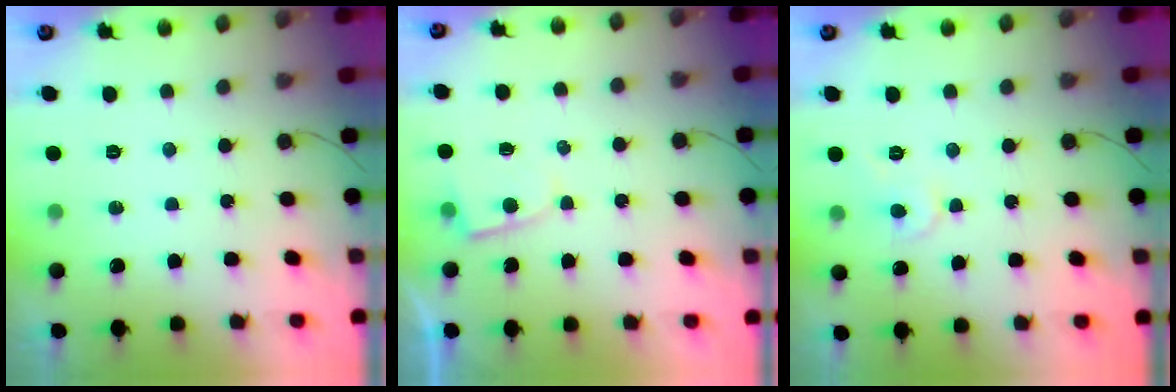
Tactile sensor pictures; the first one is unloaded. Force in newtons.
{"total": 3.2, "press": 3.2, "slide": 0.3}
{"total": 4.4, "press": 4.4, "slide": 0.6}